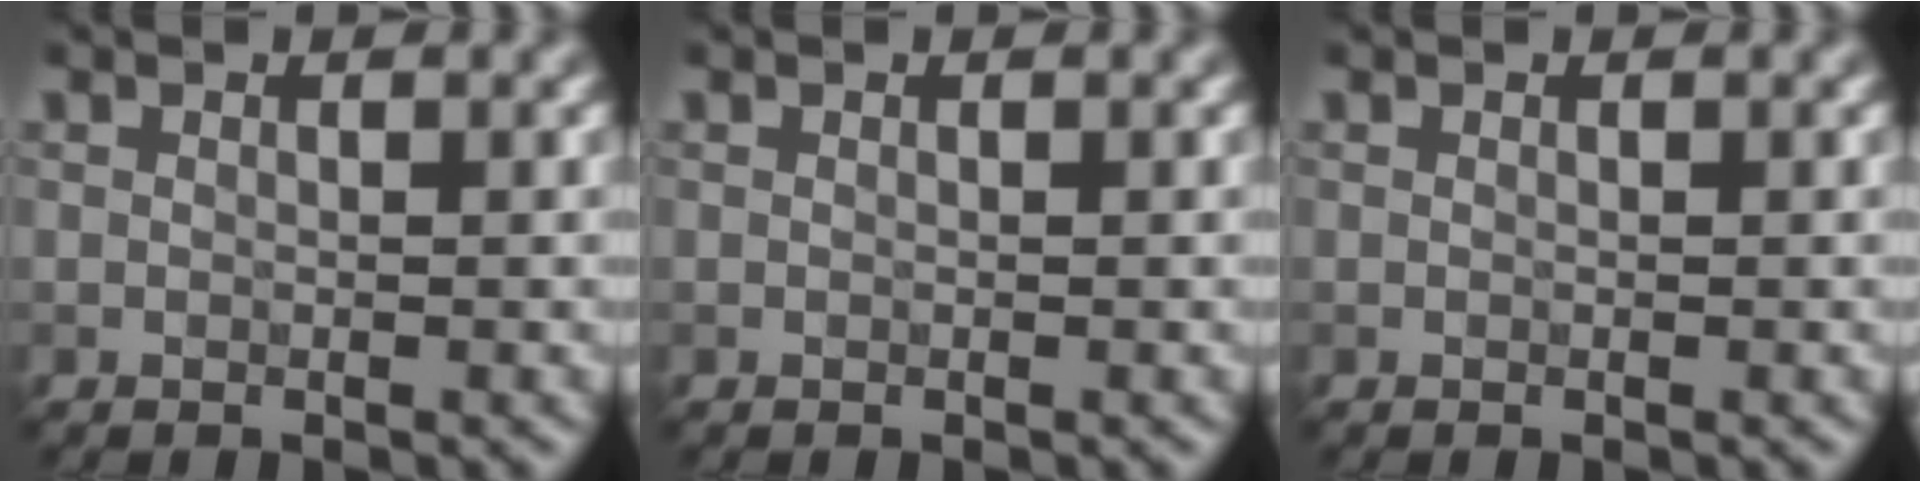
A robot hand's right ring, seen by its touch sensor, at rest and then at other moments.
{"total": 0.0}
{"total": 0.0}